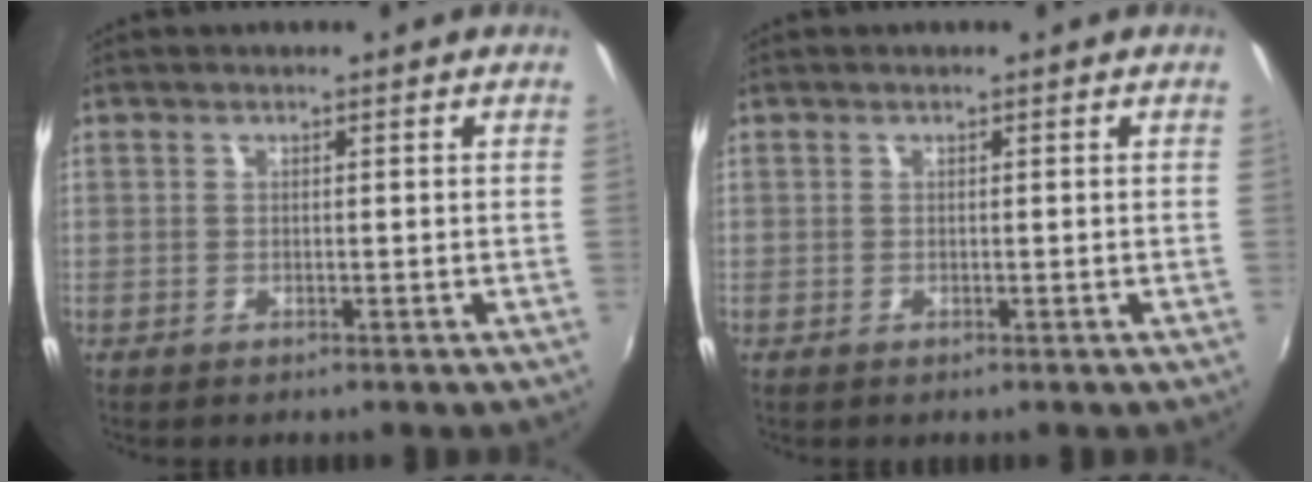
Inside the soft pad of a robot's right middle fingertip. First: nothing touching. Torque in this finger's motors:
{"motor_torque": [0.24, -0.24, 0.02, 0.01]}